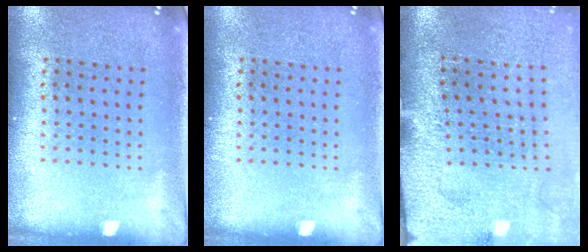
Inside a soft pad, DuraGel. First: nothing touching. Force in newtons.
{"total": 0.0}
{"total": 3.1, "press": 2.9, "slide": 1.3}